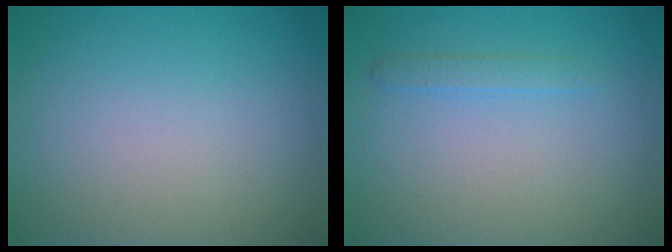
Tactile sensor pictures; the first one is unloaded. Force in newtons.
{"total": 1.1, "press": 1.1, "slide": 0.0}